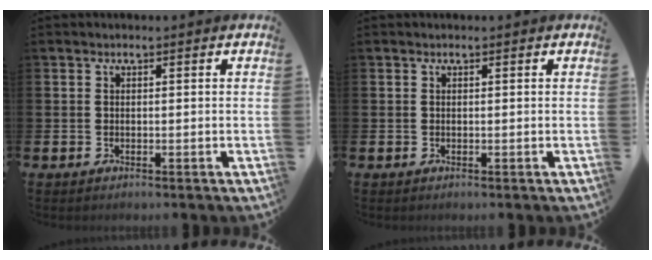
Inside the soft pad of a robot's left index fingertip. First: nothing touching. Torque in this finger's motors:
{"motor_torque": [0.15, -0.25, -0.03, -0.01]}